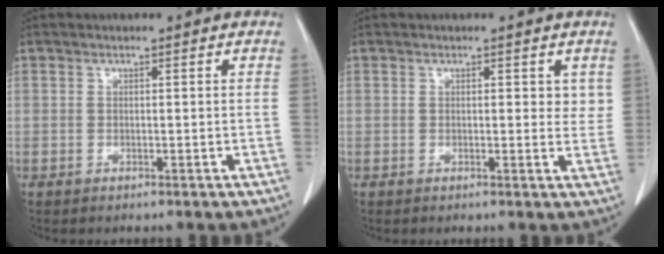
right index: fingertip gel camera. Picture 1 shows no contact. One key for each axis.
{"total": 2.1, "fx": 0.9, "fy": 1.2, "fz": 1.5, "tx": -0.007, "ty": -0.005, "tz": 0.008}